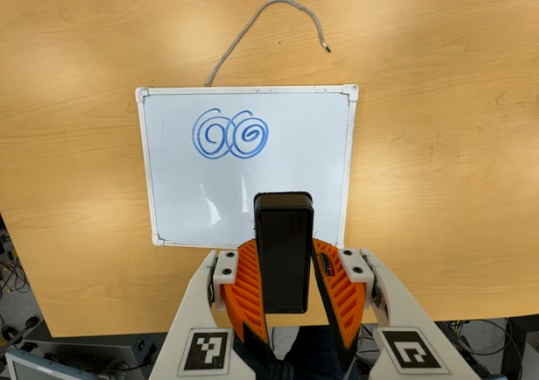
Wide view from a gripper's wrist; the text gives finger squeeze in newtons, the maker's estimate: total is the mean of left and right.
{"total": 5.5, "left": 5.2, "right": 5.9}